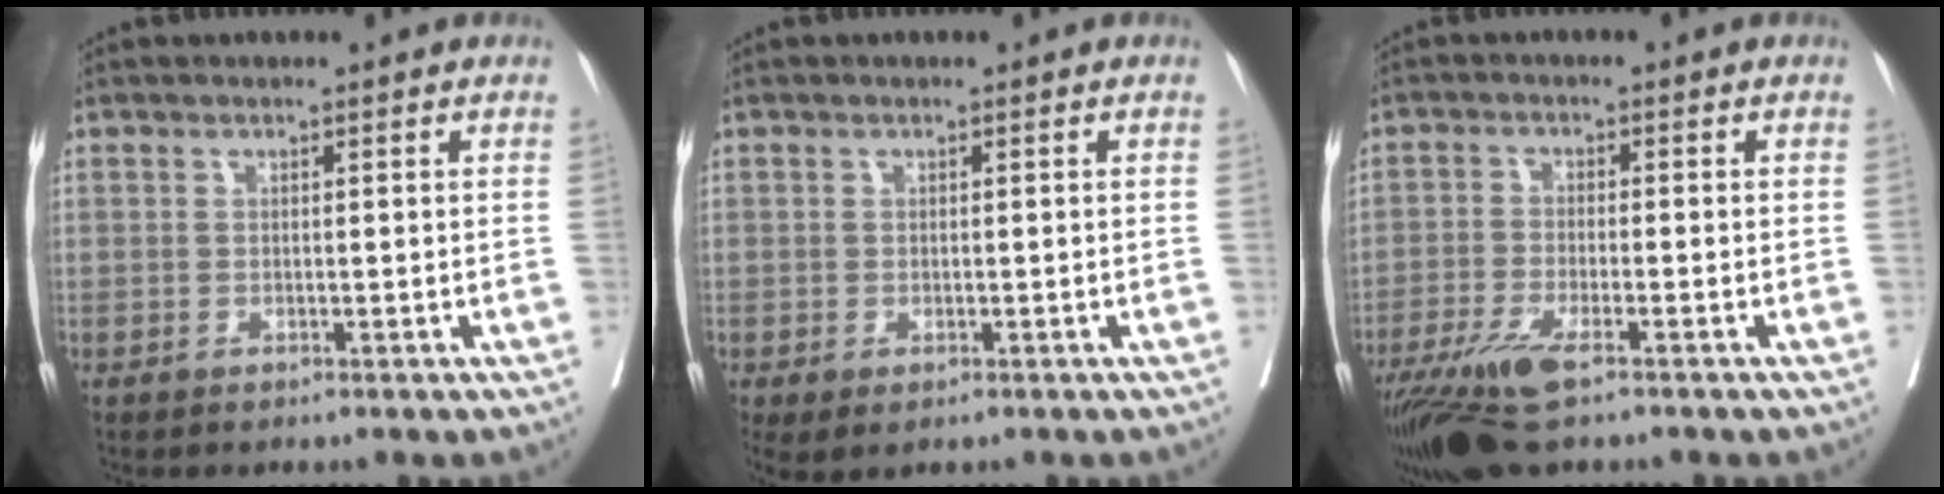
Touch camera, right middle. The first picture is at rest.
{"total": 3.1, "force": [-1.7, 1.4, 2.2], "torque": [-0.034, -0.011, -0.024]}
{"total": 8.5, "force": [-5.5, 1.4, 6.3], "torque": [-0.117, -0.021, -0.098]}